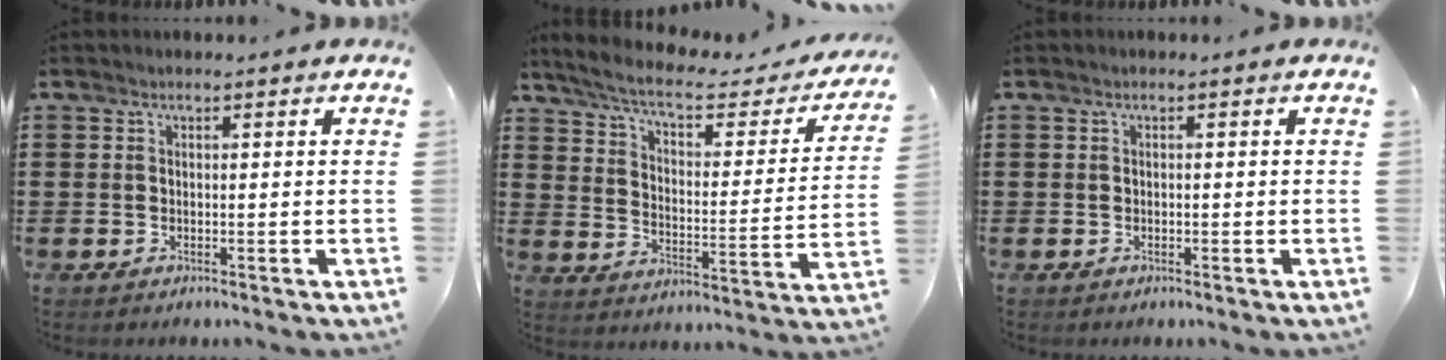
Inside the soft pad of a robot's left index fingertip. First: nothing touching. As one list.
[{"total": 6.3, "force": [4.8, 1.3, 3.8], "torque": [-0.094, -0.024, 0.079]}, {"total": 0.0}]